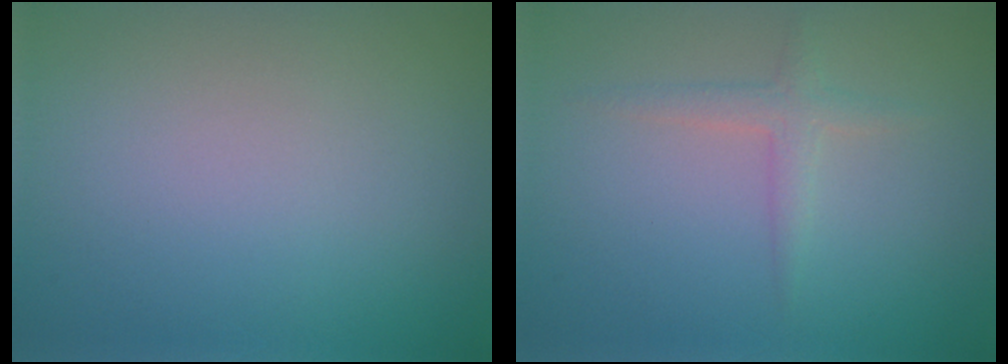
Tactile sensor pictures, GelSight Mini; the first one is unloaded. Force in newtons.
{"total": 1.7, "press": 1.7, "slide": 0.1}